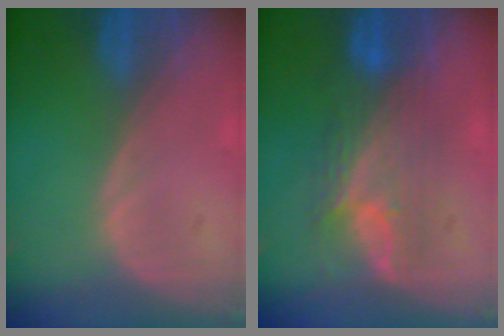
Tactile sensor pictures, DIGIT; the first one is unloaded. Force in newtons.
{"total": 7.3, "press": 7.1, "slide": 1.5}